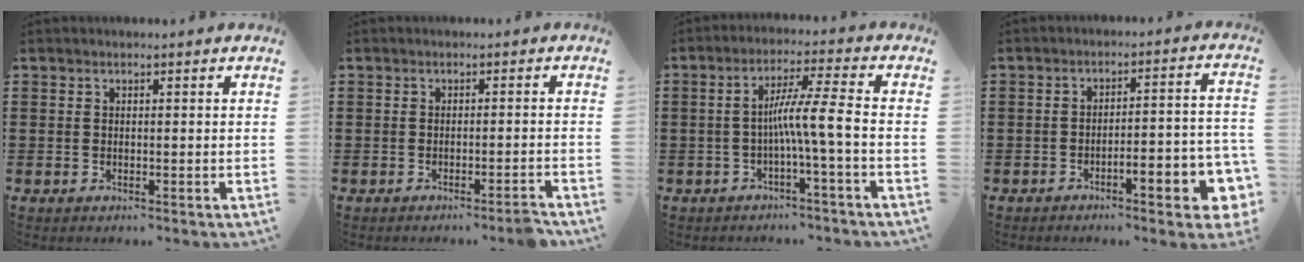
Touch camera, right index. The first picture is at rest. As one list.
[{"total": 1.8, "force": [-1.5, -0.2, 1.0], "torque": [-0.018, -0.001, -0.029]}, {"total": 7.1, "force": [-1.9, -0.5, 6.8], "torque": [-0.122, 0.000, -0.040]}, {"total": 5.7, "force": [-3.7, 0.9, 4.2], "torque": [-0.069, -0.009, -0.067]}]